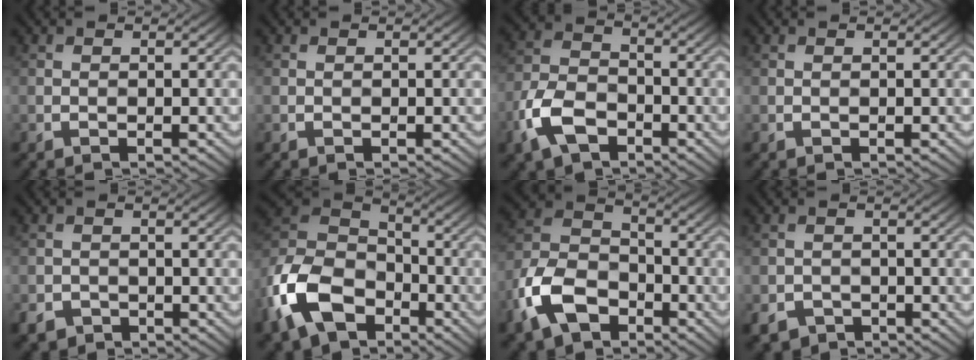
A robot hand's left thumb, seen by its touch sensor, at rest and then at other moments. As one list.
[{"total": 0.0}, {"total": 8.3, "force": [-4.5, 4.9, 5.0], "torque": [-0.121, -0.004, -0.100]}, {"total": 0.0}, {"total": 2.4, "force": [-1.5, 1.7, 0.5], "torque": [-0.012, -0.008, -0.034]}, {"total": 15.3, "force": [-7.5, 10.0, 9.0], "torque": [-0.243, -0.030, -0.164]}, {"total": 11.5, "force": [-6.1, 6.9, 6.9], "torque": [-0.169, -0.005, -0.139]}, {"total": 2.9, "force": [-1.9, 2.1, 0.7], "torque": [-0.016, -0.009, -0.037]}]